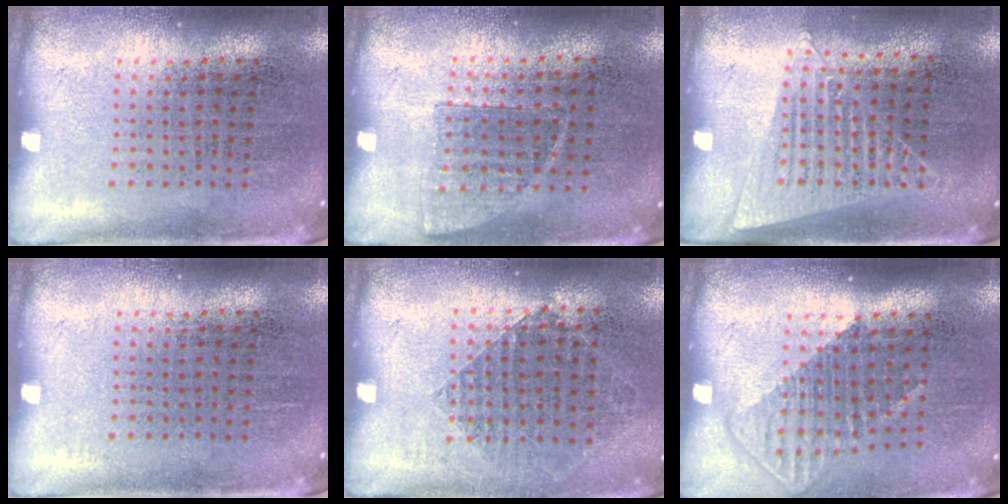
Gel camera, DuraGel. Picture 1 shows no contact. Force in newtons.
{"total": 0.8, "press": 0.7, "slide": 0.3}
{"total": 1.2, "press": 1.2, "slide": 0.4}
{"total": 0.0}
{"total": 0.9, "press": 0.8, "slide": 0.3}
{"total": 1.3, "press": 1.0, "slide": 0.8}